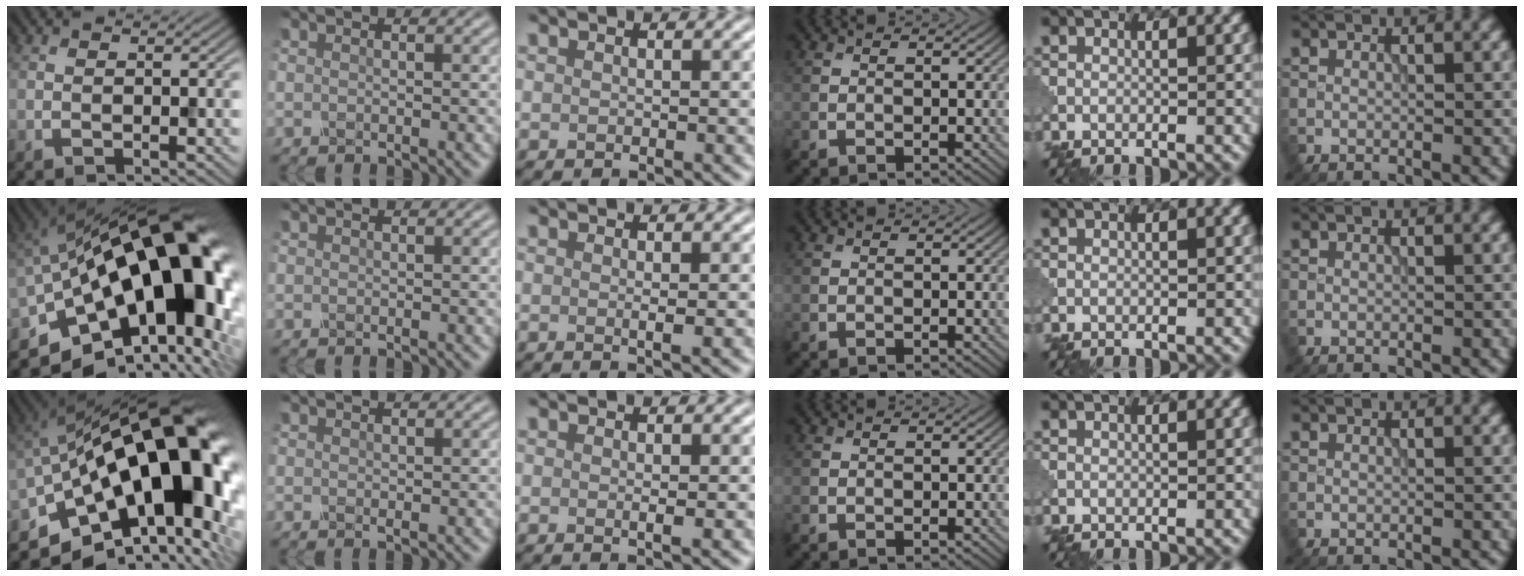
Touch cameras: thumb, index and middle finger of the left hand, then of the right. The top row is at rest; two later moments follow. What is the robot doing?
{"motion": "shake", "object": "salt shaker"}